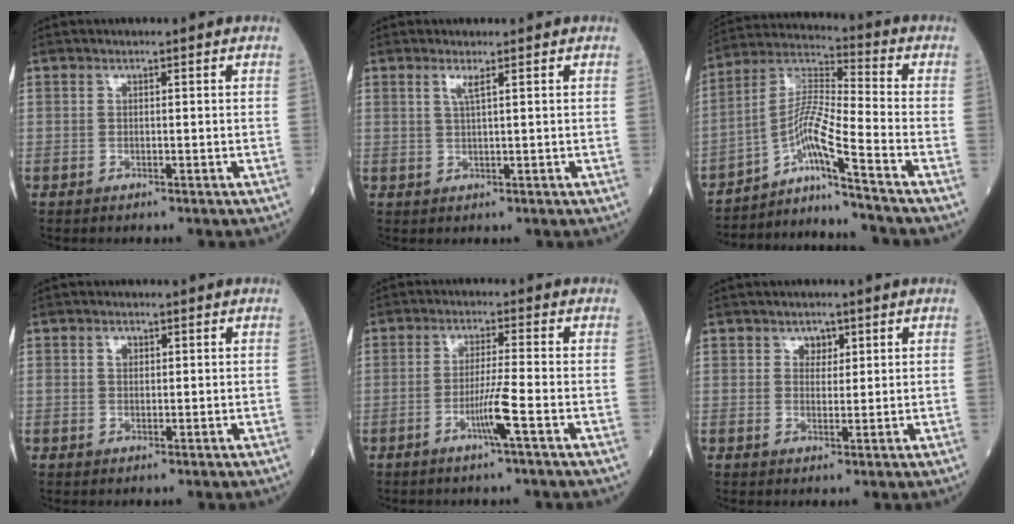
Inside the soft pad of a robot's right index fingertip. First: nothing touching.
{"total": 1.7, "force": [0.8, -0.2, 1.4], "torque": [-0.033, -0.001, 0.017]}
{"total": 10.4, "force": [-7.1, -1.9, 7.3], "torque": [-0.150, 0.010, -0.129]}
{"total": 1.4, "force": [0.6, 1.1, 0.8], "torque": [-0.015, 0.003, 0.010]}
{"total": 4.8, "force": [-2.0, -1.0, 4.2], "torque": [-0.081, -0.009, -0.041]}
{"total": 2.1, "force": [1.1, 1.5, 0.9], "torque": [-0.007, 0.000, 0.016]}